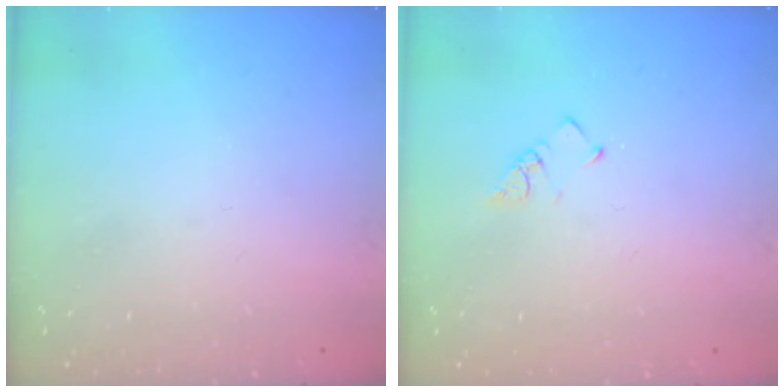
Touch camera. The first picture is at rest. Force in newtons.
{"total": 1.9, "press": 1.9, "slide": 0.3}